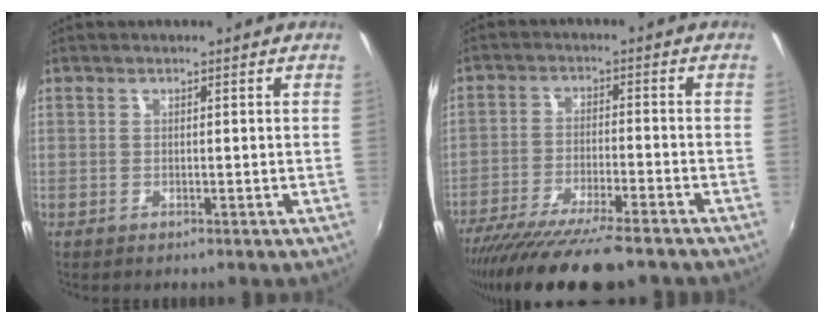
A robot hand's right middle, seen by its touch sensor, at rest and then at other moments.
{"total": 16.2, "force": [-13.6, 1.7, 8.7], "torque": [-0.173, -0.043, -0.222]}